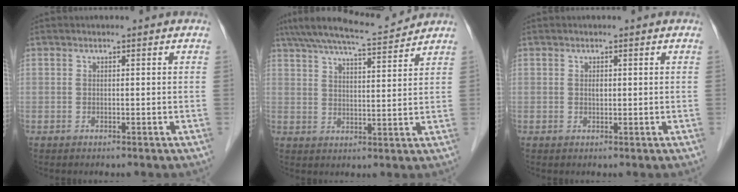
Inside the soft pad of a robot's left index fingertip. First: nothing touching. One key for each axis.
{"total": 9.7, "fx": 9.1, "fy": -0.1, "fz": 3.3, "tx": -0.062, "ty": 0.010, "tz": 0.145}
{"total": 0.7, "fx": 0.0, "fy": 0.5, "fz": 0.5, "tx": -0.010, "ty": -0.003, "tz": -0.002}